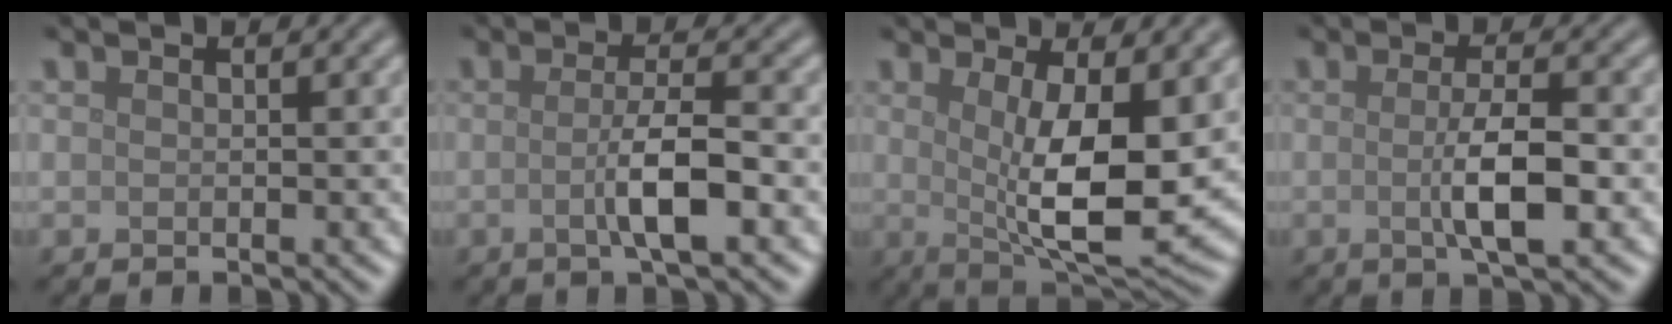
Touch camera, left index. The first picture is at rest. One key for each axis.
{"total": 4.1, "fx": -0.7, "fy": 0.7, "fz": 3.9, "tx": -0.069, "ty": 0.001, "tz": -0.016}
{"total": 8.9, "fx": 0.5, "fy": 2.6, "fz": 8.5, "tx": -0.137, "ty": -0.016, "tz": 0.016}
{"total": 4.1, "fx": -0.5, "fy": 0.9, "fz": 4.0, "tx": -0.070, "ty": -0.002, "tz": -0.010}